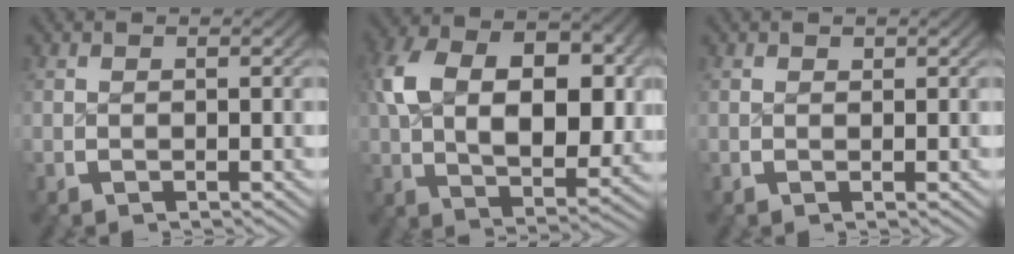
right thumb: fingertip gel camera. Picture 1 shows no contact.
{"total": 11.5, "force": [1.2, 7.2, 8.9], "torque": [-0.177, -0.036, 0.032]}
{"total": 0.5, "force": [0.5, 0.1, -0.1], "torque": [0.007, -0.005, 0.010]}